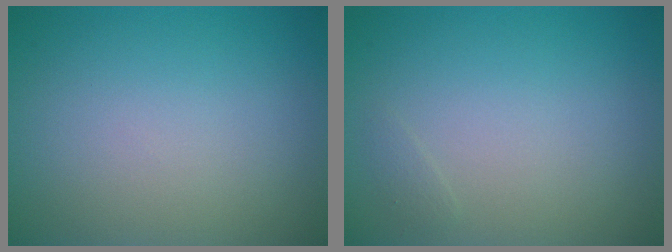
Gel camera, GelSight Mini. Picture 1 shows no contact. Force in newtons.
{"total": 0.5, "press": 0.5, "slide": 0.1}